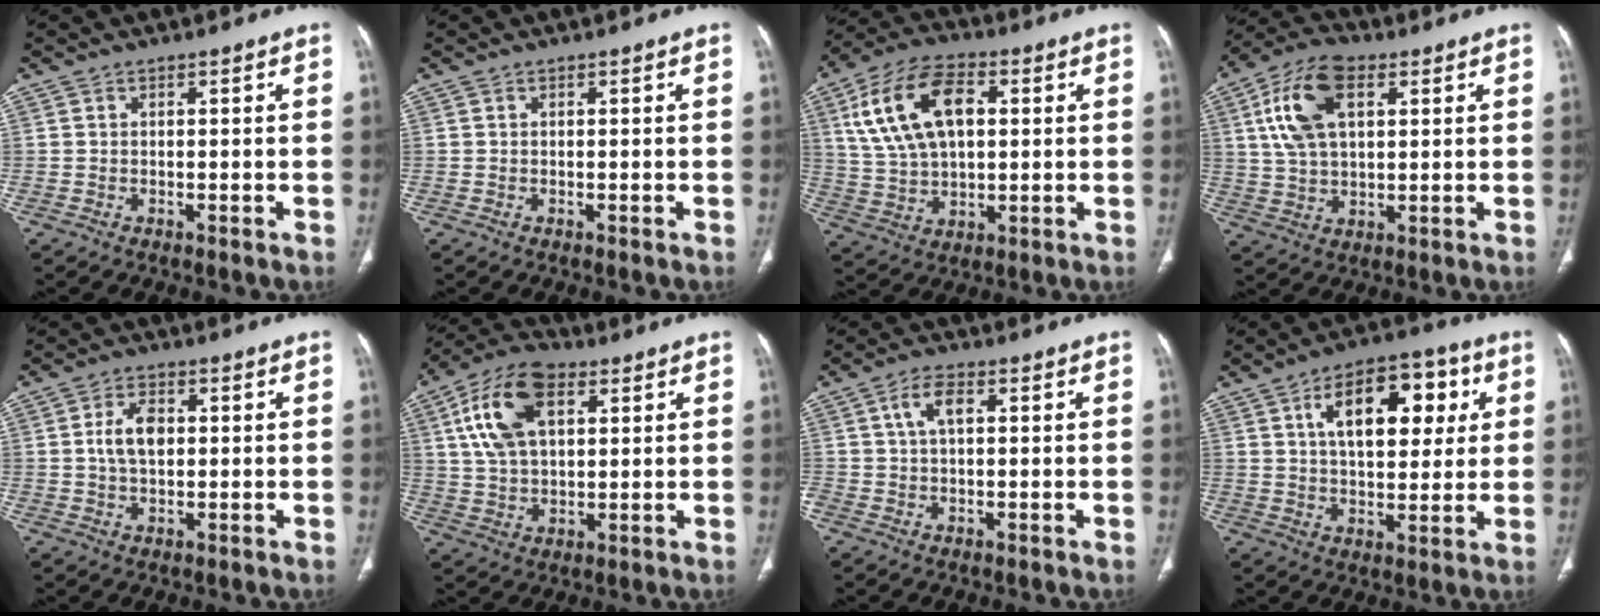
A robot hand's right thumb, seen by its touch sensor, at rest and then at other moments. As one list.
[{"total": 0.0}, {"total": 17.0, "force": [4.7, 9.8, 13.1], "torque": [-0.236, 0.009, 0.089]}, {"total": 13.8, "force": [4.6, 7.6, 10.5], "torque": [-0.203, 0.008, 0.088]}, {"total": 5.9, "force": [0.7, 3.5, 4.7], "torque": [-0.086, 0.005, 0.010]}, {"total": 15.0, "force": [5.3, 8.5, 11.2], "torque": [-0.209, 0.007, 0.098]}, {"total": 4.8, "force": [1.2, 2.6, 3.9], "torque": [-0.078, 0.013, 0.022]}, {"total": 16.2, "force": [5.2, 8.7, 12.6], "torque": [-0.155, 0.004, 0.080]}]